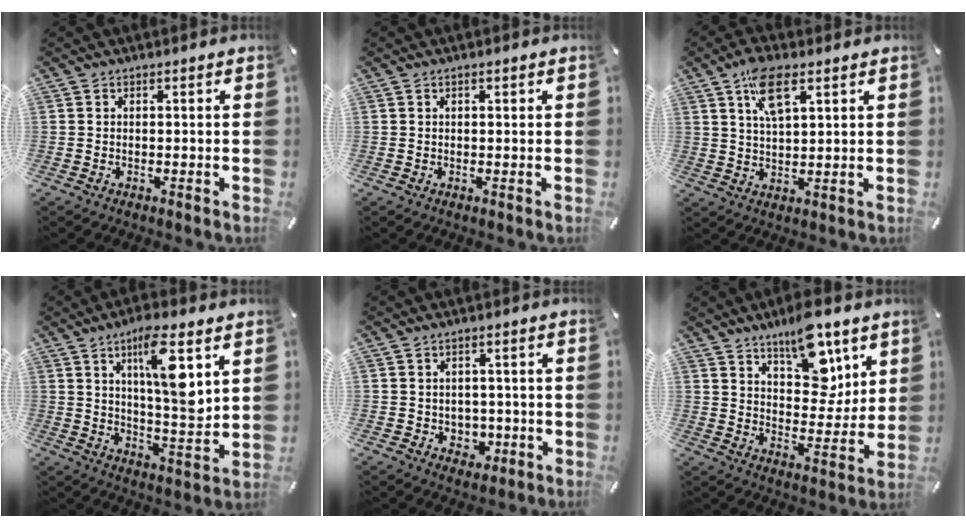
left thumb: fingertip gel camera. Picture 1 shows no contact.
{"total": 0.6, "force": [0.2, 0.3, 0.5], "torque": [-0.009, 0.003, 0.003]}
{"total": 8.5, "force": [4.7, 3.4, 6.2], "torque": [-0.124, -0.001, 0.083]}
{"total": 13.5, "force": [6.1, 3.8, 11.5], "torque": [-0.186, -0.024, 0.099]}
{"total": 3.9, "force": [-0.2, 3.7, 1.0], "torque": [0.001, -0.002, -0.007]}
{"total": 14.3, "force": [9.5, 7.5, 7.6], "torque": [-0.099, -0.059, 0.169]}